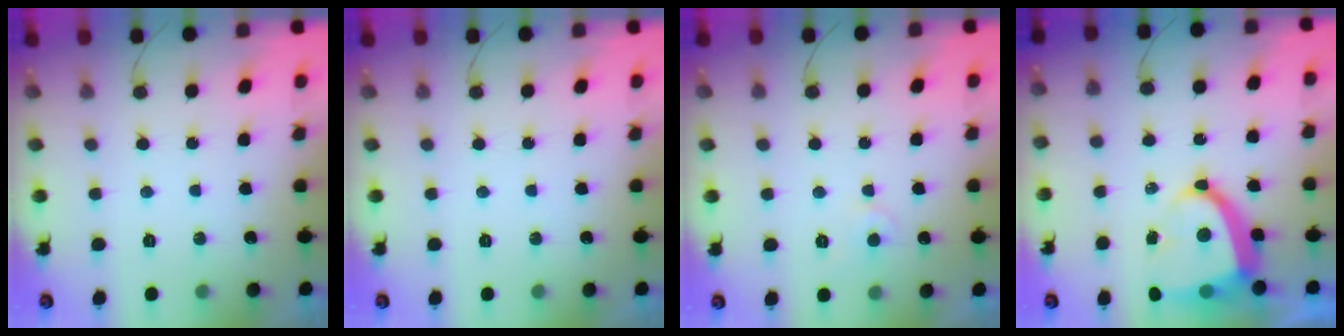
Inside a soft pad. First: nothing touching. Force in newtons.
{"total": 0.0}
{"total": 4.5, "press": 4.5, "slide": 0.4}
{"total": 12.8, "press": 12.7, "slide": 1.6}